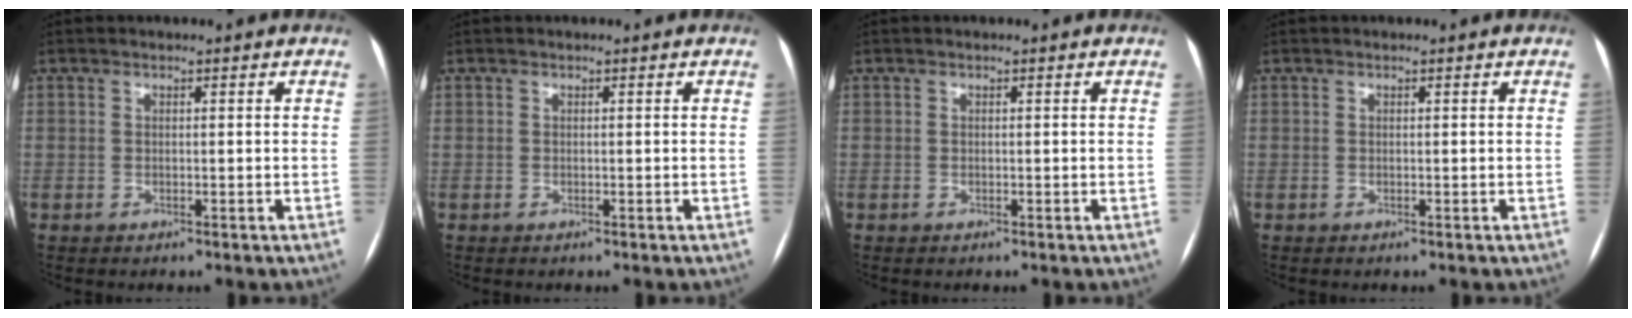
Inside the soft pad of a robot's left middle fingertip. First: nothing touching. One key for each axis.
{"total": 0.0}
{"total": 0.0}
{"total": 0.0}